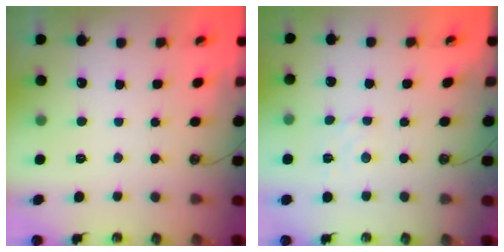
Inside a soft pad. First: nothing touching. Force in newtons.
{"total": 2.4, "press": 2.4, "slide": 0.6}